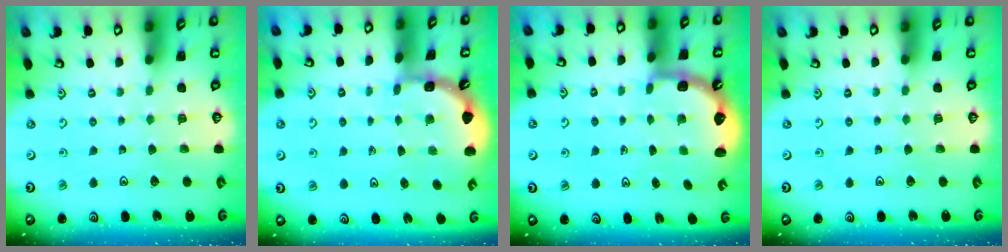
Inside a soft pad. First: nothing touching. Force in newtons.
{"total": 1.7, "press": 1.7, "slide": 0.0}
{"total": 2.7, "press": 2.1, "slide": 1.7}
{"total": 0.0}